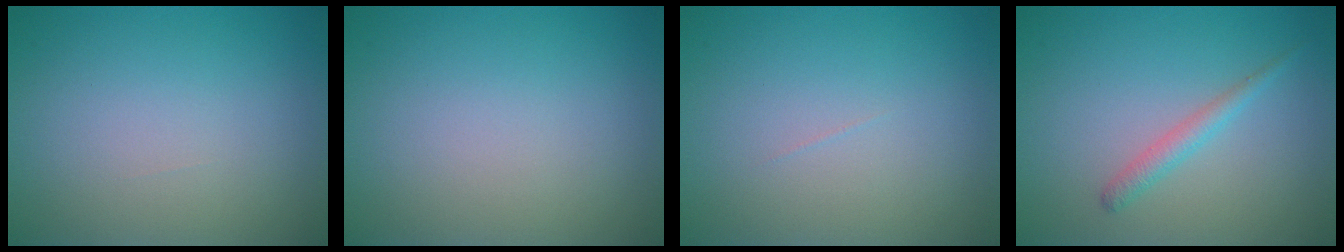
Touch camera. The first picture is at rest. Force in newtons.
{"total": 0.0}
{"total": 0.0}
{"total": 1.6, "press": 1.6, "slide": 0.0}